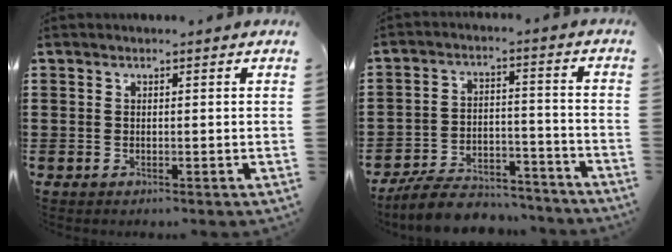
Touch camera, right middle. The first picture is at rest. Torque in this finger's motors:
{"motor_torque": [1.06, -0.52, 0.04, 0.01]}